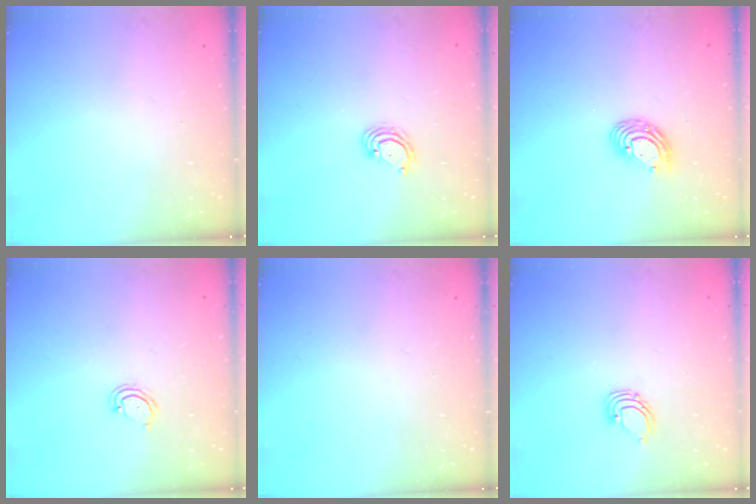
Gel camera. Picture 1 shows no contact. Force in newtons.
{"total": 3.9, "press": 3.8, "slide": 0.4}
{"total": 8.4, "press": 8.3, "slide": 1.1}
{"total": 3.9, "press": 3.9, "slide": 0.4}
{"total": 0.0}
{"total": 2.6, "press": 2.6, "slide": 0.2}